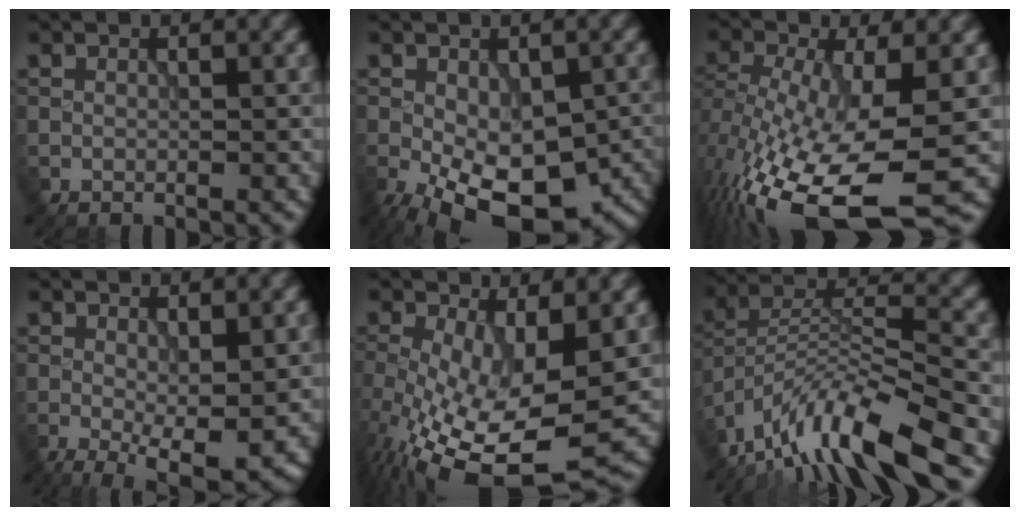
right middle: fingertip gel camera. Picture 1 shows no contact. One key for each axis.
{"total": 14.3, "fx": -6.2, "fy": 7.4, "fz": 10.6, "tx": -0.168, "ty": -0.046, "tz": -0.075}
{"total": 14.1, "fx": -5.3, "fy": 5.1, "fz": 12.0, "tx": -0.245, "ty": -0.027, "tz": -0.086}
{"total": 5.8, "fx": -1.1, "fy": 2.0, "fz": 5.3, "tx": -0.087, "ty": -0.017, "tz": -0.012}
{"total": 12.9, "fx": -2.7, "fy": 4.9, "fz": 11.6, "tx": -0.216, "ty": -0.030, "tz": -0.033}
{"total": 11.6, "fx": -8.8, "fy": 2.2, "fz": 7.2, "tx": -0.120, "ty": 0.010, "tz": -0.167}